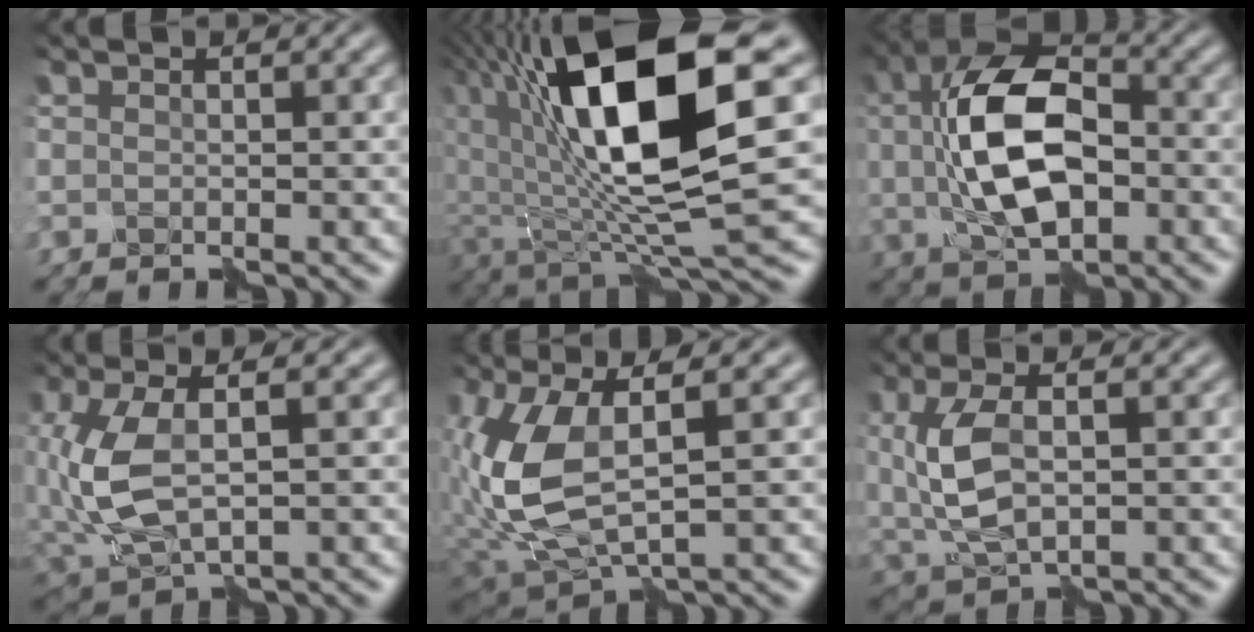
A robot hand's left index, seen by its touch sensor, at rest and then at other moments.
{"total": 14.5, "force": [2.9, 5.0, 13.3], "torque": [-0.238, -0.016, 0.054]}
{"total": 10.6, "force": [0.5, 5.6, 9.0], "torque": [-0.178, 0.012, 0.003]}
{"total": 6.2, "force": [0.1, 2.8, 5.5], "torque": [-0.141, 0.003, 0.005]}
{"total": 8.3, "force": [0.7, 3.8, 7.4], "torque": [-0.187, -0.008, 0.021]}
{"total": 5.2, "force": [0.8, 2.5, 4.5], "torque": [-0.107, 0.002, 0.018]}